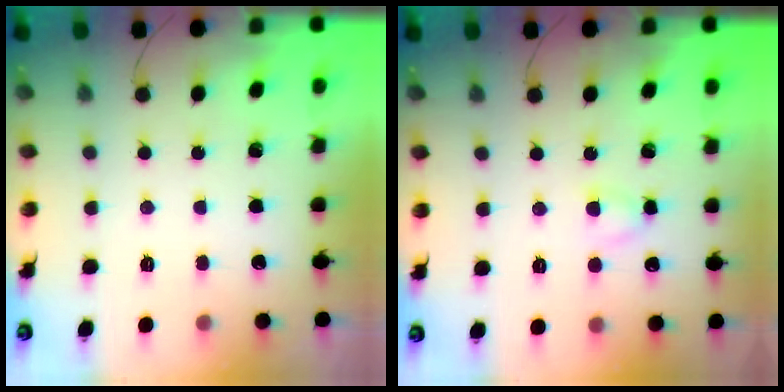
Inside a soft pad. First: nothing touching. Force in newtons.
{"total": 2.7, "press": 2.5, "slide": 1.0}